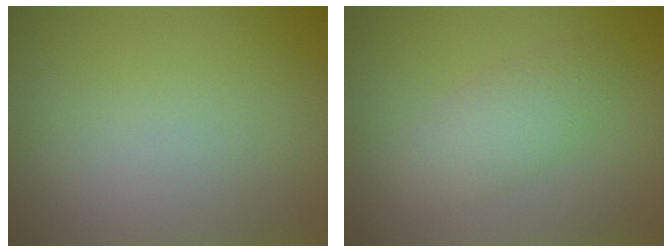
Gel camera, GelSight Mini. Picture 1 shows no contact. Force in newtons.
{"total": 2.6, "press": 2.6, "slide": 0.1}